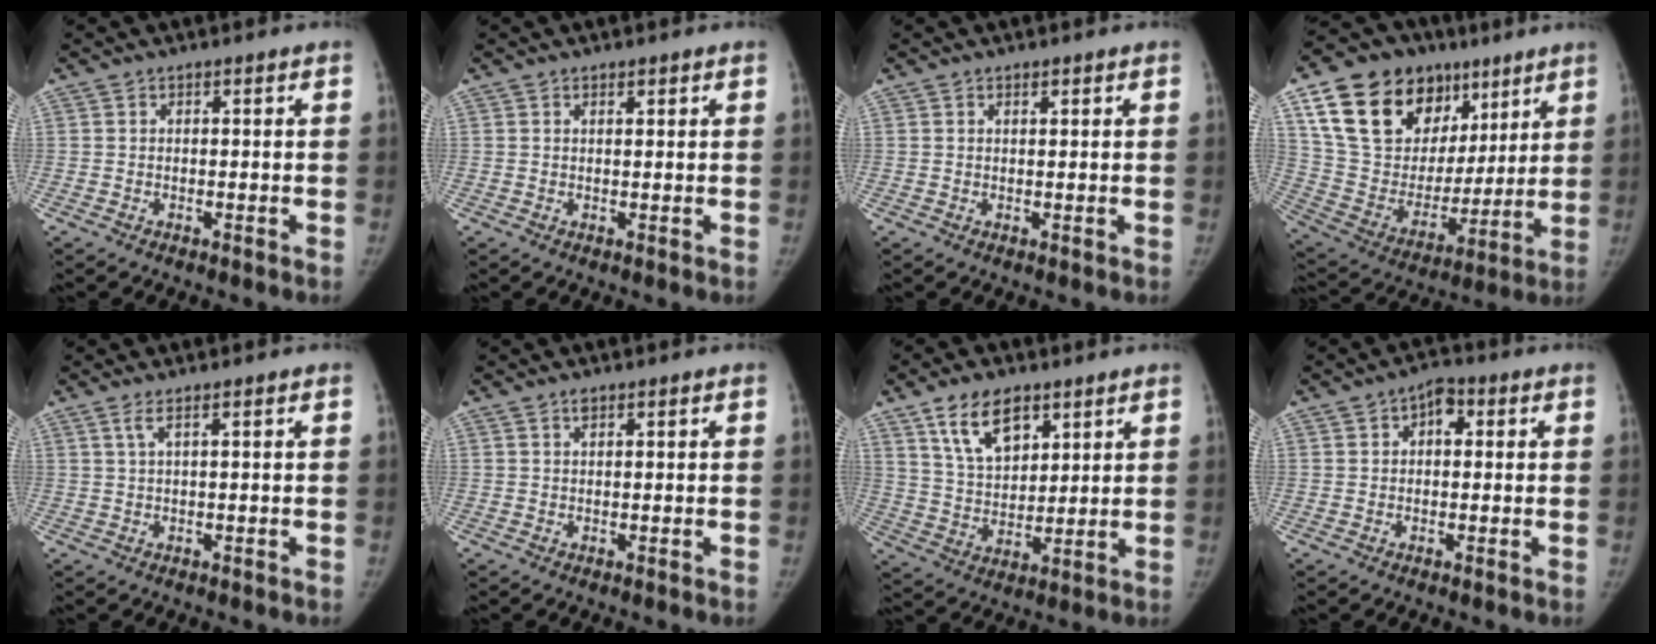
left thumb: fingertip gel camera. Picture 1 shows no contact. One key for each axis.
{"total": 0.8, "fx": 0.5, "fy": 0.4, "fz": 0.4, "tx": 0.001, "ty": -0.002, "tz": 0.006}
{"total": 0.6, "fx": 0.3, "fy": 0.3, "fz": 0.4, "tx": 0.000, "ty": -0.001, "tz": 0.005}
{"total": 26.4, "fx": 13.5, "fy": 17.7, "fz": 14.2, "tx": -0.214, "ty": -0.004, "tz": 0.247}
{"total": 1.6, "fx": 0.8, "fy": 0.1, "fz": 1.4, "tx": -0.039, "ty": 0.007, "tz": 0.021}
{"total": 0.6, "fx": 0.4, "fy": 0.3, "fz": 0.3, "tx": 0.000, "ty": -0.006, "tz": 0.006}
{"total": 11.5, "fx": 6.6, "fy": 6.5, "fz": 6.8, "tx": -0.094, "ty": -0.036, "tz": 0.127}
{"total": 4.2, "fx": 1.0, "fy": 2.9, "fz": 2.8, "tx": -0.022, "ty": 0.010, "tz": 0.007}